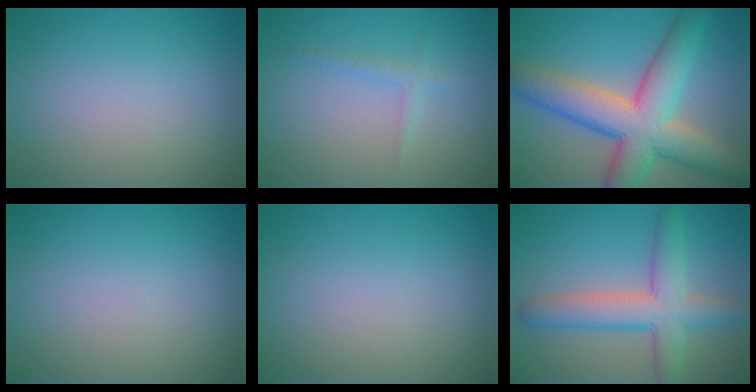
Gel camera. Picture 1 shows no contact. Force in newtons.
{"total": 1.2, "press": 1.2, "slide": 0.1}
{"total": 9.9, "press": 9.9, "slide": 0.5}
{"total": 0.0}
{"total": 0.0}
{"total": 5.9, "press": 5.9, "slide": 0.4}